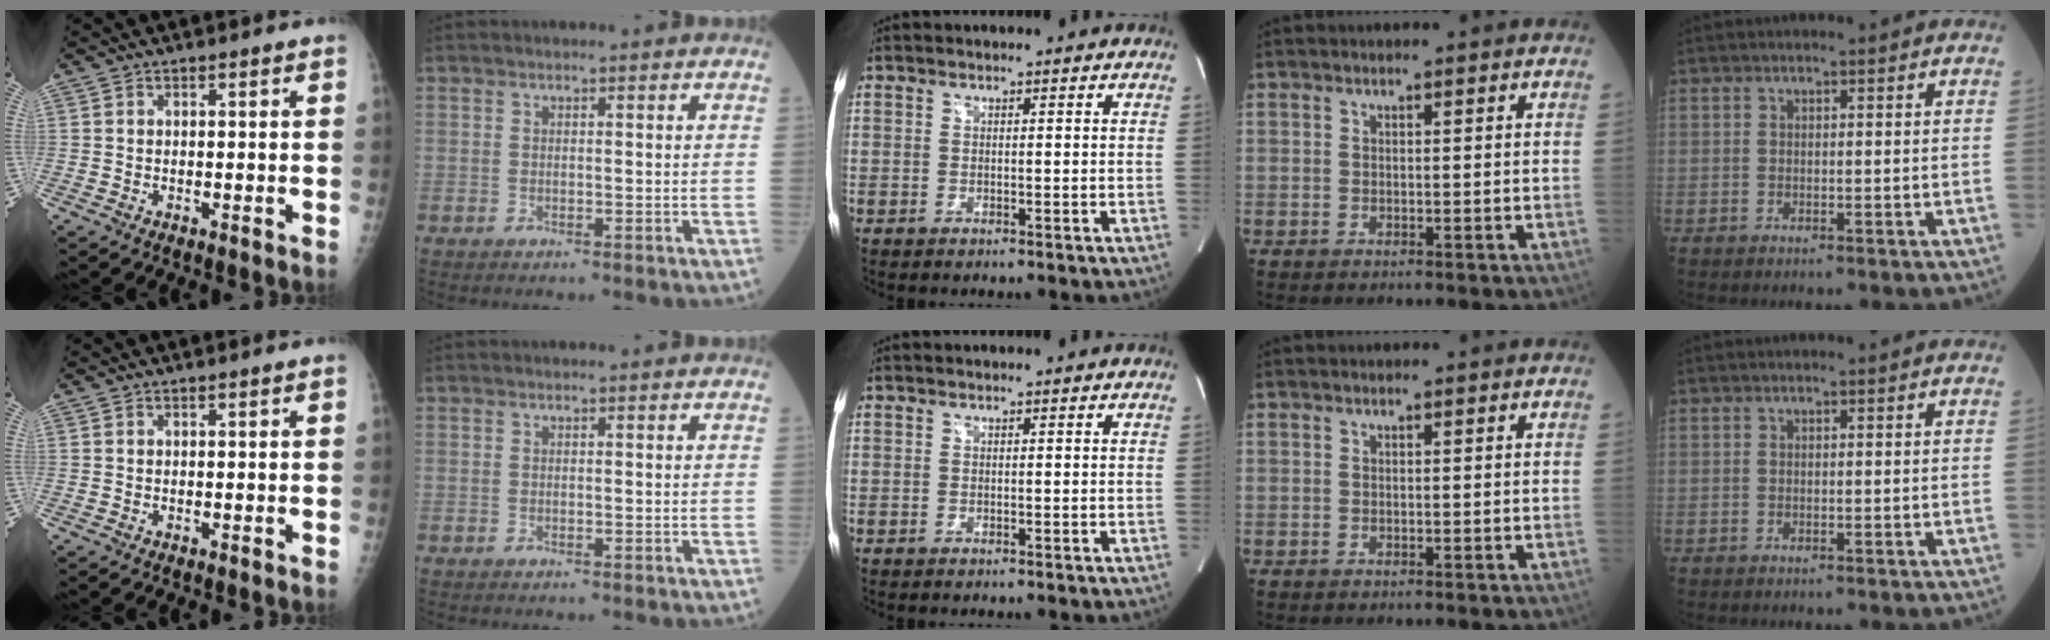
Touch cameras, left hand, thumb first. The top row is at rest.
{}